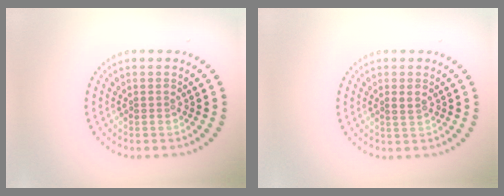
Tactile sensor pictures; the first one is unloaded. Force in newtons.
{"total": 1.0, "press": 0.9, "slide": 0.3}